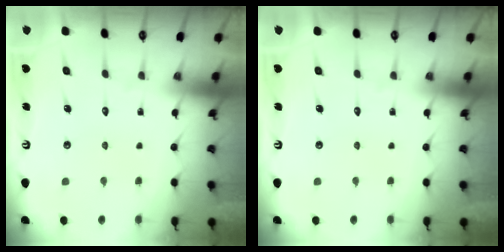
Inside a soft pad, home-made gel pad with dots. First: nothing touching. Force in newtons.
{"total": 0.0}